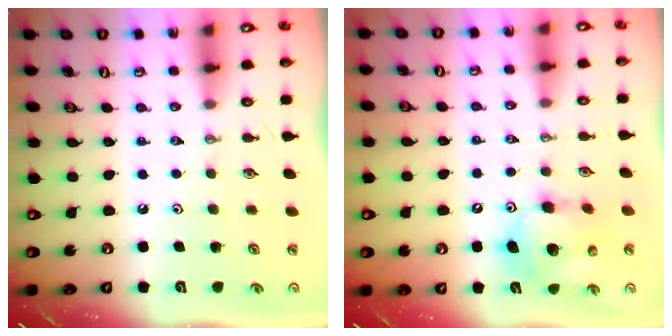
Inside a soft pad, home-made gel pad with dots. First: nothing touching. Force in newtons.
{"total": 12.2, "press": 11.9, "slide": 2.4}